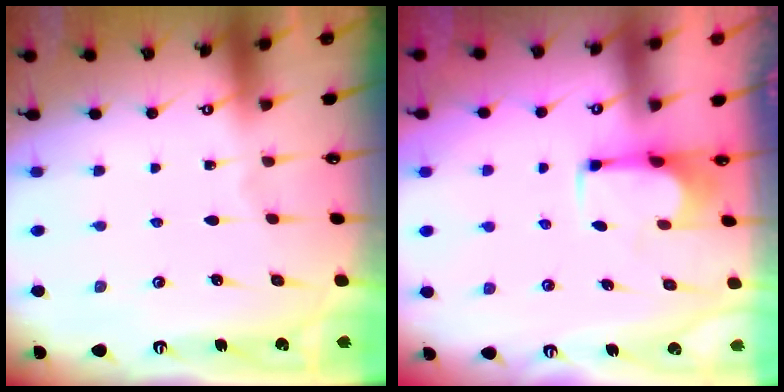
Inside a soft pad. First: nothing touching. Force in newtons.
{"total": 6.1, "press": 6.0, "slide": 1.3}